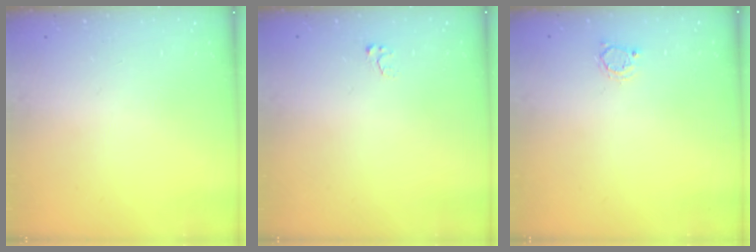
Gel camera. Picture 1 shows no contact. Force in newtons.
{"total": 2.5, "press": 2.5, "slide": 0.3}
{"total": 2.4, "press": 2.3, "slide": 0.3}